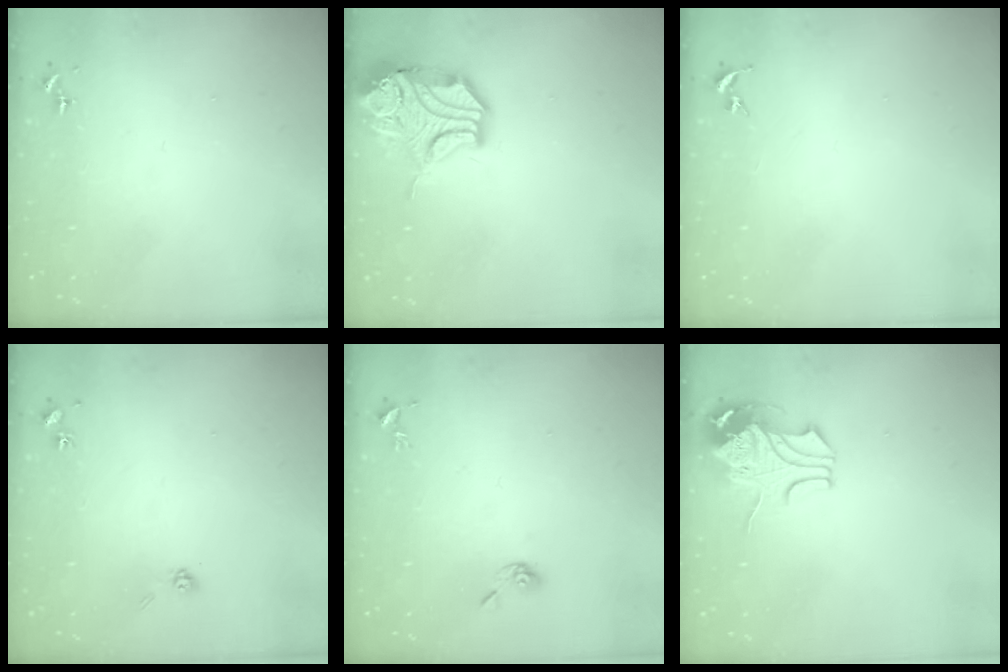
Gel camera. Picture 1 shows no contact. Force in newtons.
{"total": 15.9, "press": 15.8, "slide": 2.3}
{"total": 0.0}
{"total": 4.0, "press": 3.8, "slide": 1.4}
{"total": 5.2, "press": 5.1, "slide": 0.7}
{"total": 10.0, "press": 9.9, "slide": 1.5}